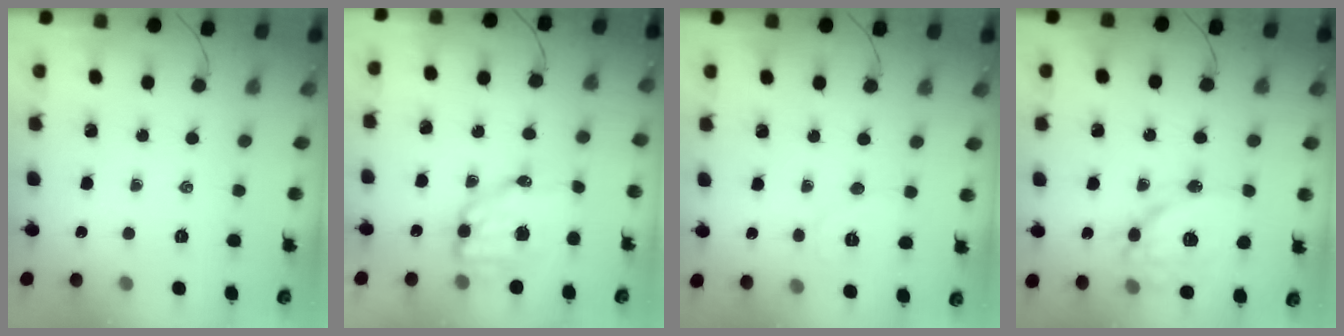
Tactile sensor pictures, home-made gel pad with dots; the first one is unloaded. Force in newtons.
{"total": 8.5, "press": 8.3, "slide": 1.6}
{"total": 5.9, "press": 5.8, "slide": 1.2}
{"total": 15.3, "press": 15.2, "slide": 2.2}